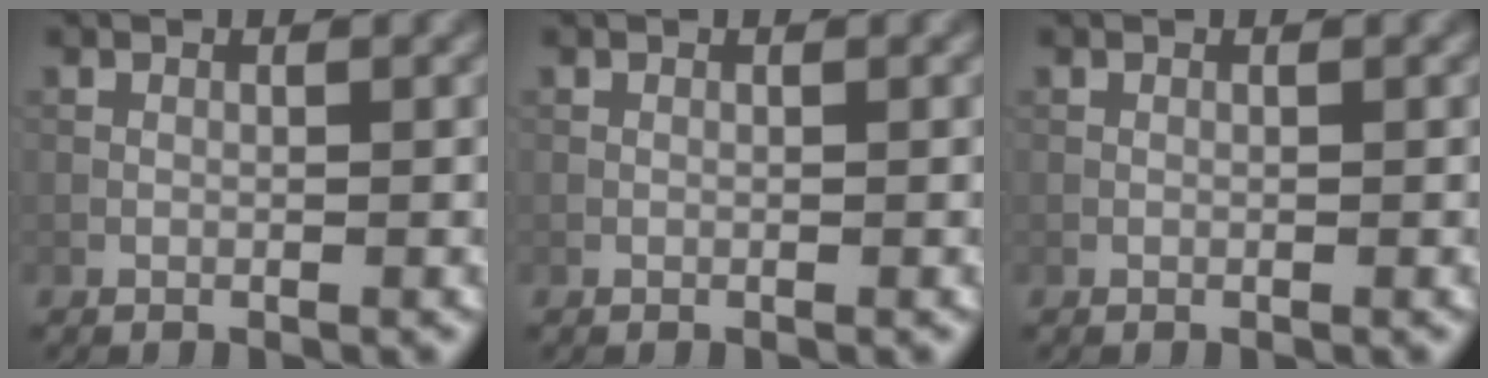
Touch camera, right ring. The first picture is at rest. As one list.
[{"total": 0.0}, {"total": 0.0}]